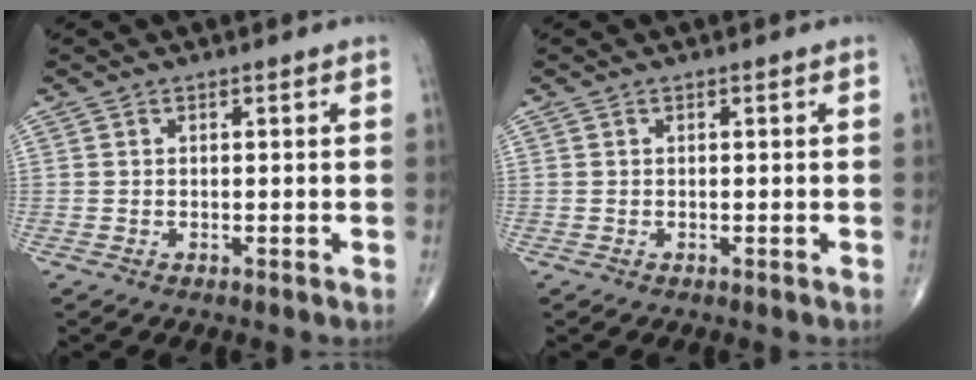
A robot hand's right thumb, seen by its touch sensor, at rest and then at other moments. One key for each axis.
{"total": 0.0}